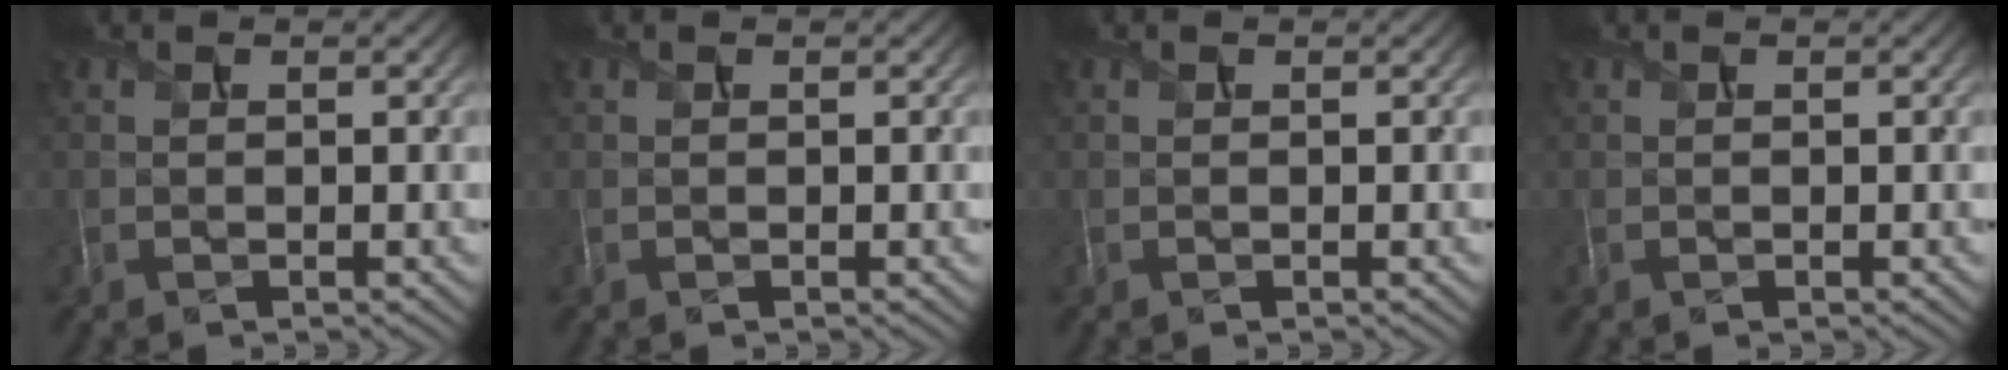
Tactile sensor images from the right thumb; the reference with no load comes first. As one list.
[{"total": 0.0}, {"total": 0.0}, {"total": 0.0}]